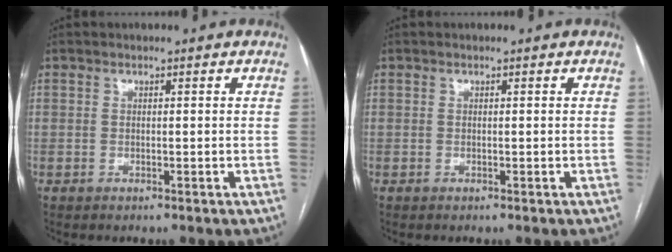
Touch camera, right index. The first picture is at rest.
{"total": 0.0}